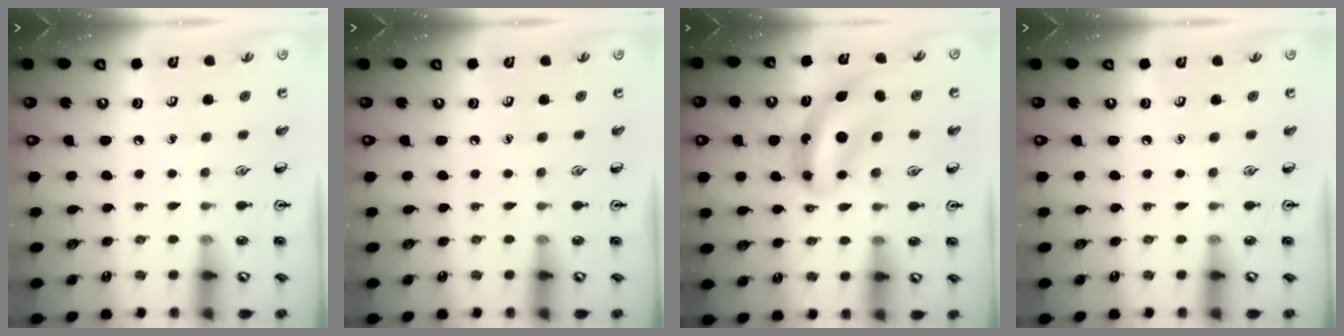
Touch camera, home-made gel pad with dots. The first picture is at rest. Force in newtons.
{"total": 0.0}
{"total": 8.4, "press": 8.1, "slide": 2.2}
{"total": 0.0}